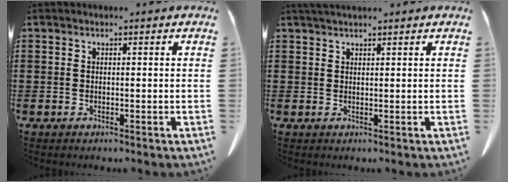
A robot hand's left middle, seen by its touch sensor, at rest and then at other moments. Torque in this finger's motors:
{"motor_torque": [0.26, 0.25, 0.02, 0.03]}